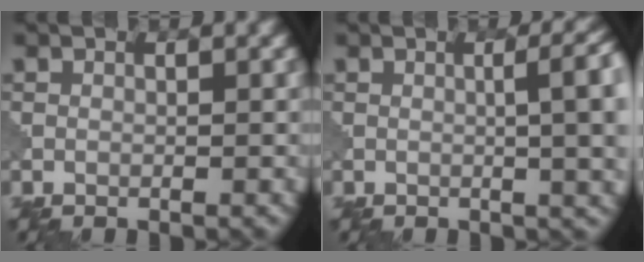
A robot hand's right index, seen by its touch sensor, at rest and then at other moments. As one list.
[{"total": 8.3, "force": [0.4, 3.6, 7.5], "torque": [-0.040, 0.020, 0.003]}]